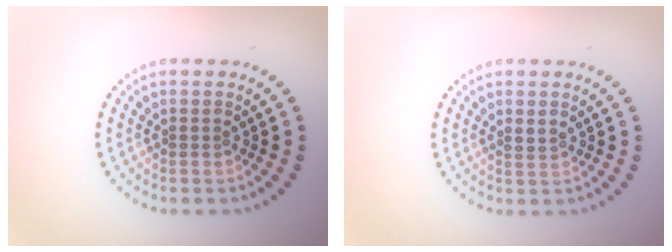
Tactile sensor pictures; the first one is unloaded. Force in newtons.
{"total": 0.9, "press": 0.8, "slide": 0.1}